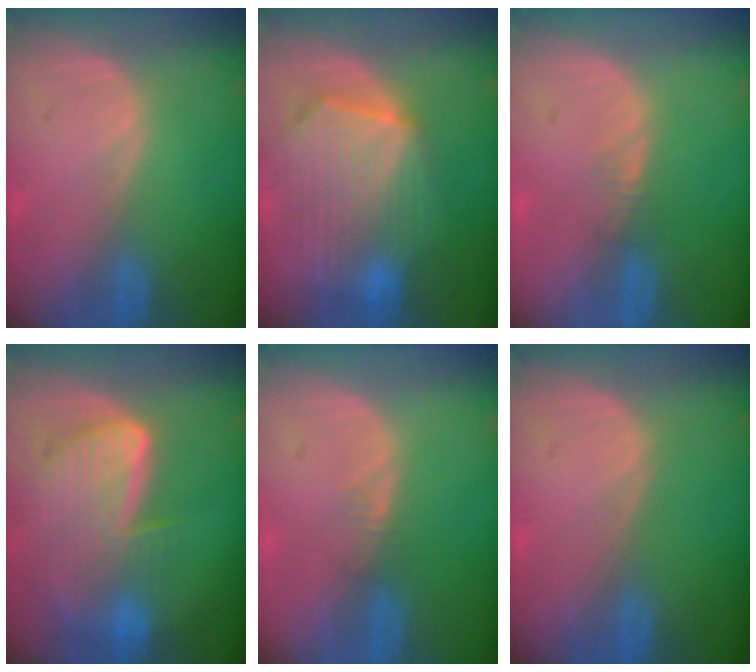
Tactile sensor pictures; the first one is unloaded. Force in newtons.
{"total": 10.6, "press": 9.2, "slide": 5.2}
{"total": 1.3, "press": 1.2, "slide": 0.2}
{"total": 9.1, "press": 8.0, "slide": 4.4}
{"total": 1.3, "press": 1.2, "slide": 0.2}
{"total": 0.0}